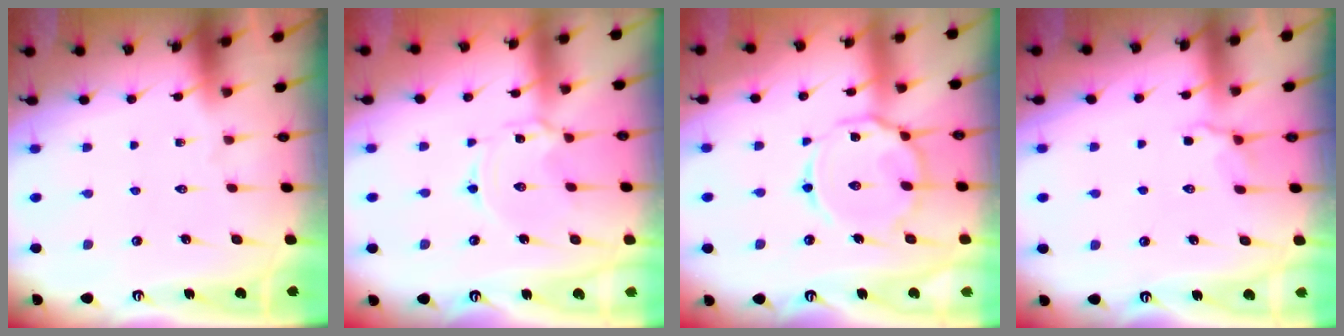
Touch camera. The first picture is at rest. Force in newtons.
{"total": 1.8, "press": 1.7, "slide": 0.1}
{"total": 13.8, "press": 13.8, "slide": 1.2}
{"total": 3.1, "press": 2.6, "slide": 1.6}